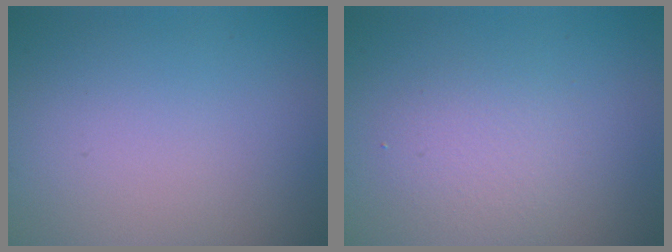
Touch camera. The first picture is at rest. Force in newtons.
{"total": 2.4, "press": 2.4, "slide": 0.2}